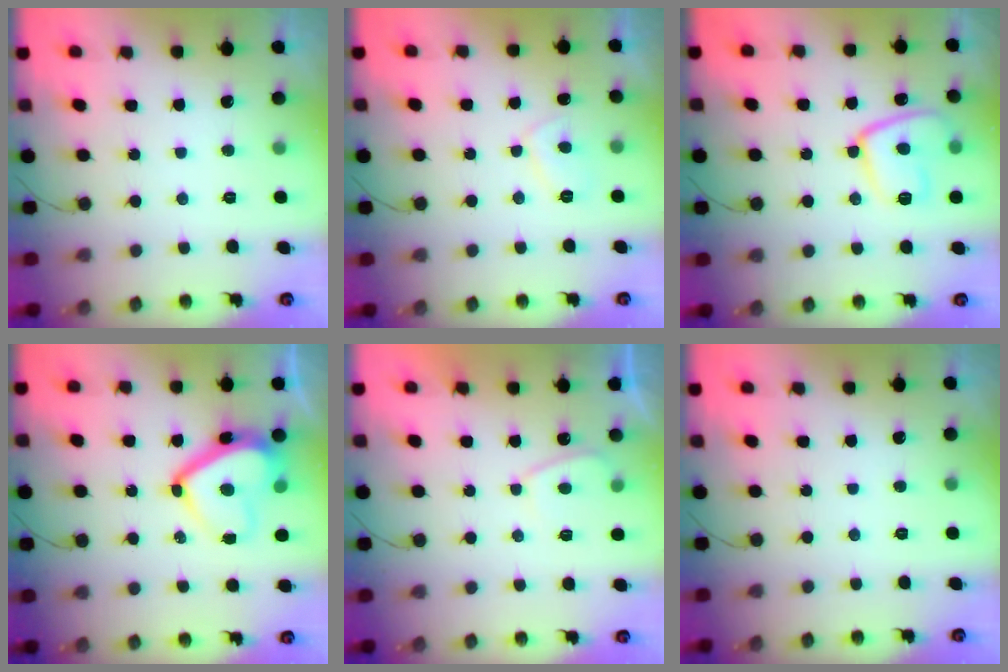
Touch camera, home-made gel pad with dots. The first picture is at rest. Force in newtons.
{"total": 2.8, "press": 2.7, "slide": 0.9}
{"total": 12.6, "press": 12.5, "slide": 1.2}
{"total": 14.6, "press": 14.5, "slide": 1.8}
{"total": 2.5, "press": 2.4, "slide": 0.7}
{"total": 0.0}